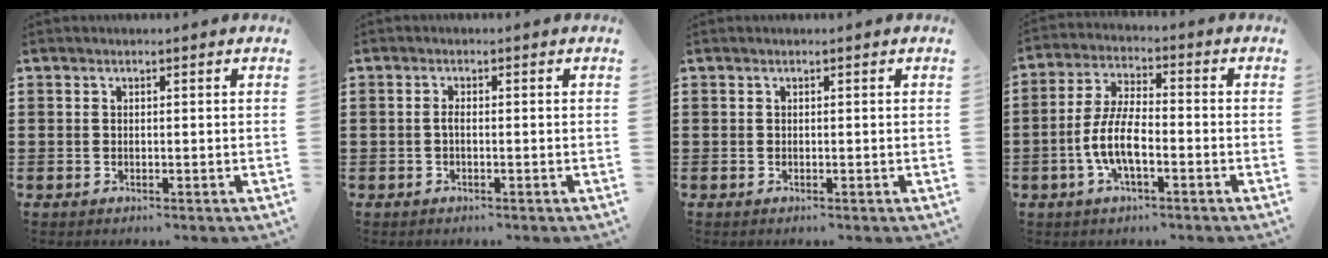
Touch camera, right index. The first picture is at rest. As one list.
[{"total": 1.2, "force": [-0.4, 0.3, 1.1], "torque": [-0.030, -0.003, -0.010]}, {"total": 0.0}, {"total": 7.5, "force": [-2.5, 2.5, 6.6], "torque": [-0.159, -0.012, -0.055]}]